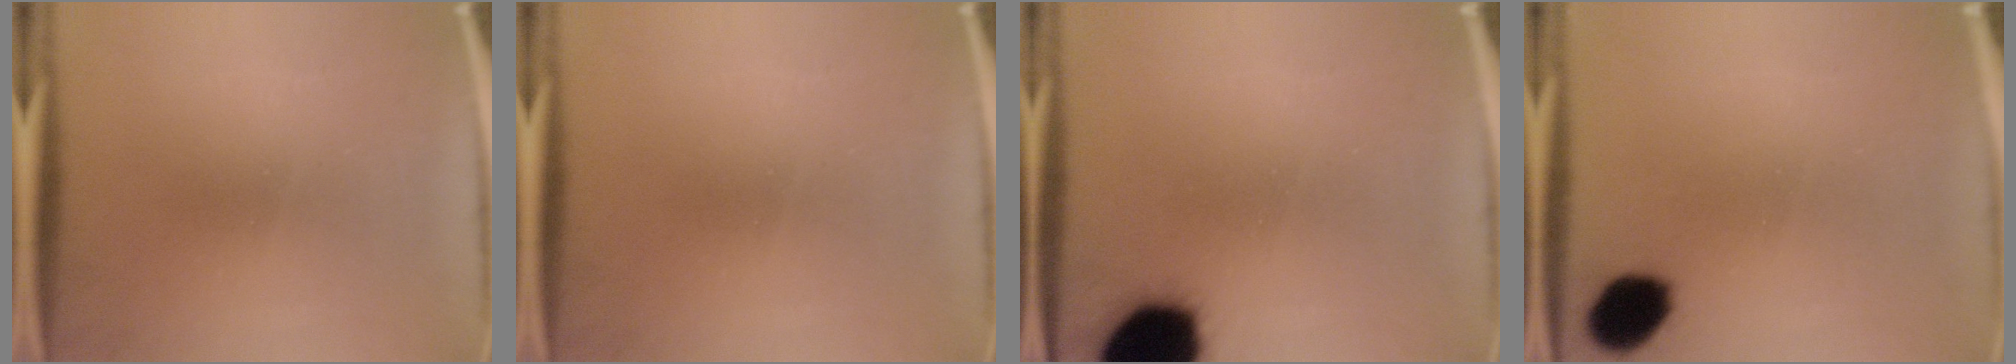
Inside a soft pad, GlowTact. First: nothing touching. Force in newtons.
{"total": 0.0}
{"total": 18.6}
{"total": 8.3}